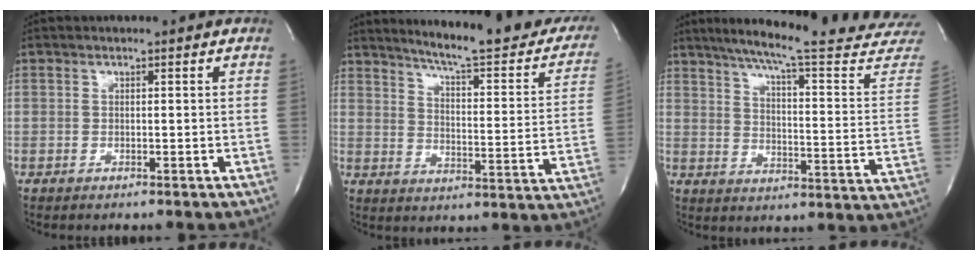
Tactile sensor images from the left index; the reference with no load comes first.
{"total": 22.1, "force": [18.9, 2.5, 11.2], "torque": [-0.149, -0.062, 0.227]}
{"total": 25.7, "force": [22.8, 0.0, 11.9], "torque": [-0.173, -0.090, 0.281]}